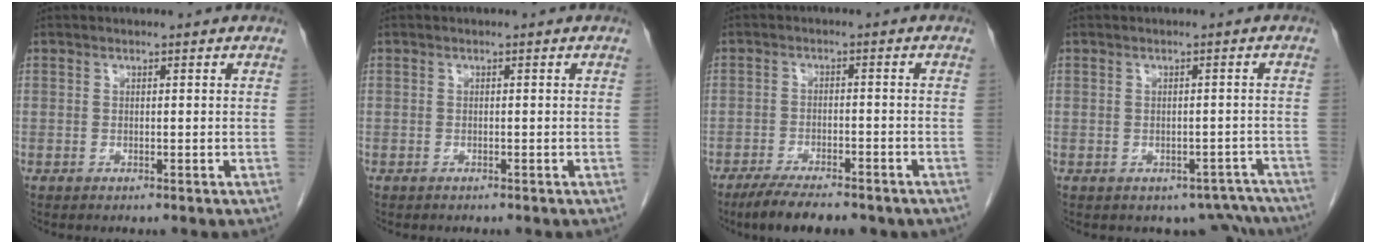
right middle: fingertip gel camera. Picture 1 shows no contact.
{"total": 0.0}
{"total": 9.9, "force": [-7.8, 2.8, 5.6], "torque": [-0.080, -0.011, -0.111]}
{"total": 5.7, "force": [-4.9, 3.0, 0.3], "torque": [0.025, 0.022, -0.053]}